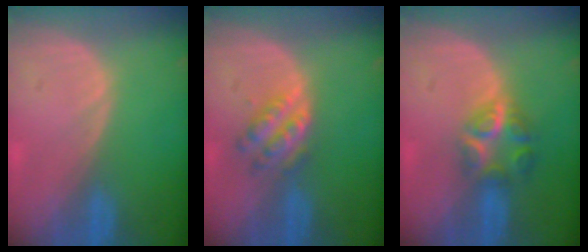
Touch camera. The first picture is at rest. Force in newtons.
{"total": 4.7, "press": 4.6, "slide": 1.2}
{"total": 6.0, "press": 5.5, "slide": 2.5}